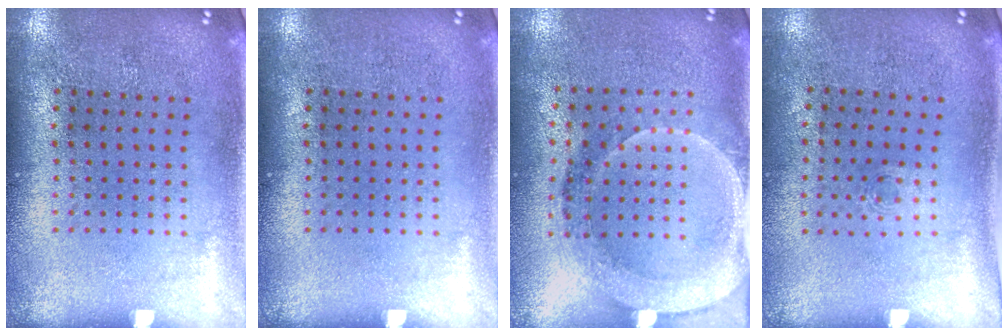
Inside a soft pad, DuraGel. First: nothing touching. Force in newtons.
{"total": 0.0}
{"total": 1.8, "press": 1.6, "slide": 0.7}
{"total": 0.5, "press": 0.3, "slide": 0.4}